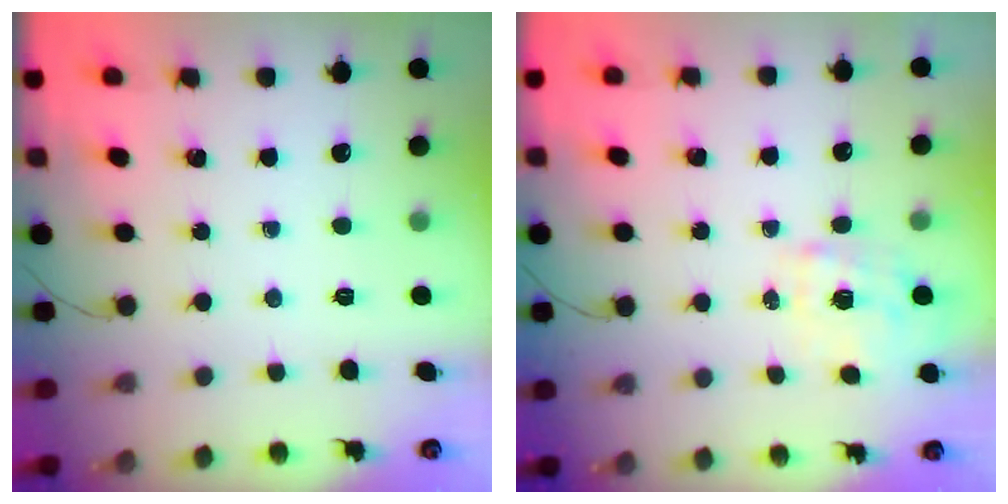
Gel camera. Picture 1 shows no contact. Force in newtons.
{"total": 9.8, "press": 9.8, "slide": 0.8}